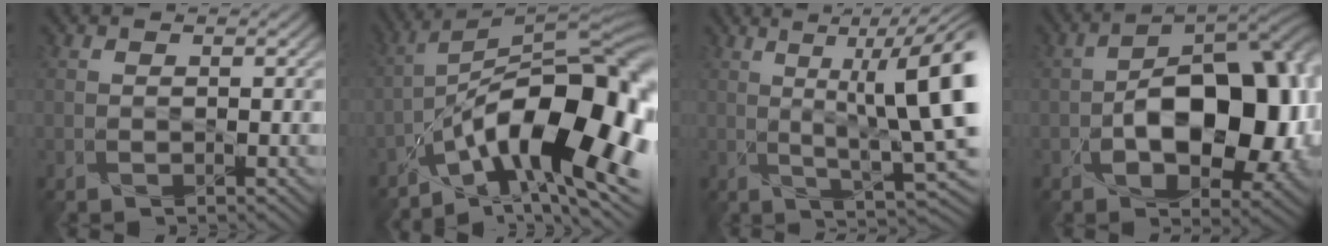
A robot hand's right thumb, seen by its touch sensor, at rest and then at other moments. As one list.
[{"total": 18.2, "force": [-6.8, 7.5, 15.1], "torque": [-0.224, -0.003, -0.125]}, {"total": 14.0, "force": [3.0, 3.6, 13.2], "torque": [-0.178, 0.003, 0.055]}, {"total": 15.5, "force": [-2.1, 9.1, 12.3], "torque": [-0.168, -0.015, -0.030]}]